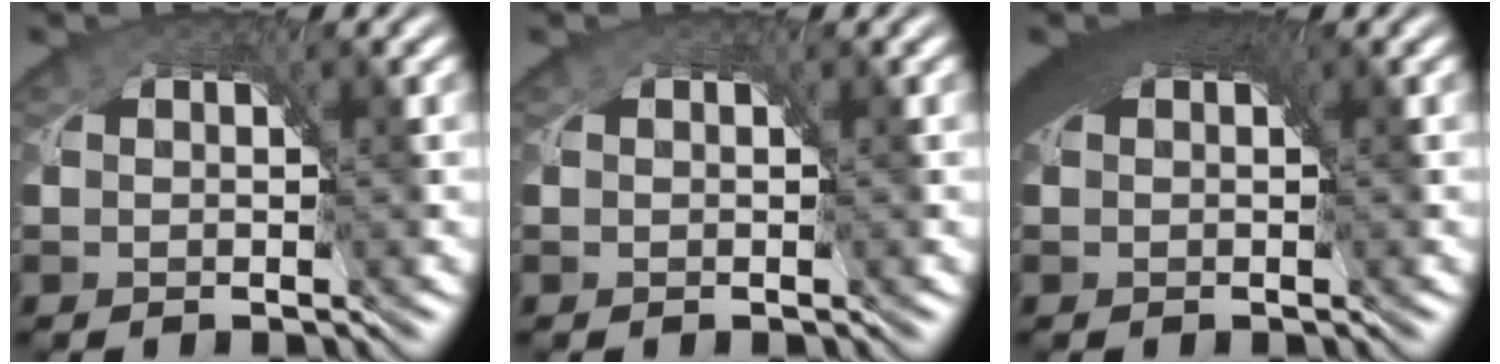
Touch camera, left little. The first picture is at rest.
{"total": 0.0}
{"total": 6.2, "force": [2.0, 3.6, 4.6], "torque": [-0.086, -0.008, 0.030]}